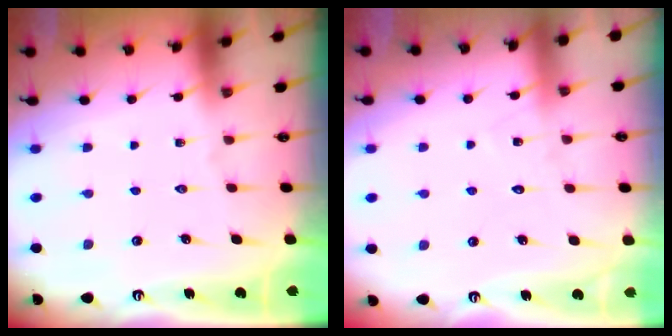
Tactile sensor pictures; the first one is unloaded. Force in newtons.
{"total": 7.1, "press": 7.1, "slide": 0.5}